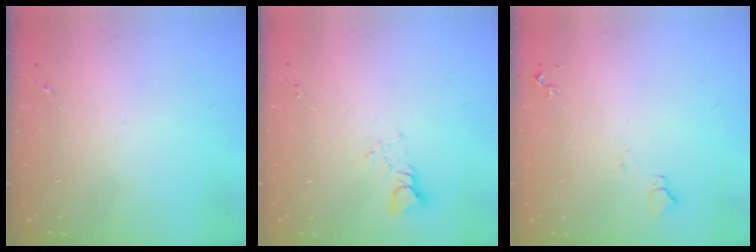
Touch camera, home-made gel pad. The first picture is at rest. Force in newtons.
{"total": 3.8, "press": 3.8, "slide": 0.3}
{"total": 6.1, "press": 6.0, "slide": 0.8}